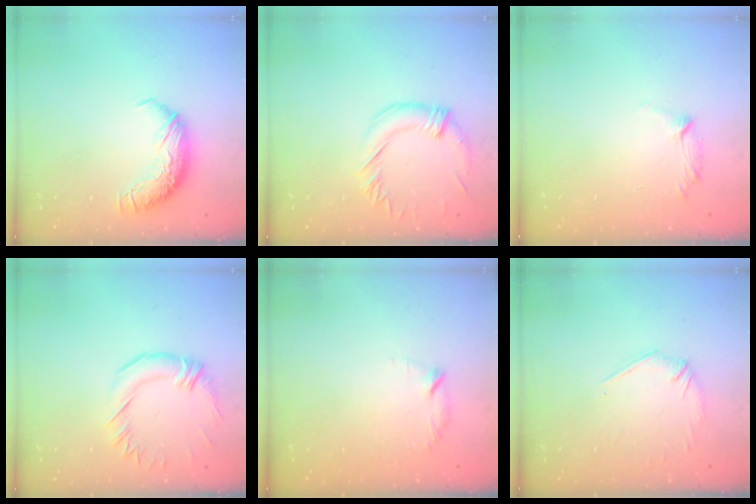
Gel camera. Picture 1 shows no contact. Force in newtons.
{"total": 1.3, "press": 0.2, "slide": 1.2}
{"total": 5.7, "press": 5.6, "slide": 1.2}
{"total": 0.9, "press": 0.1, "slide": 0.9}
{"total": 7.0, "press": 6.9, "slide": 0.9}
{"total": 3.8, "press": 3.5, "slide": 1.4}